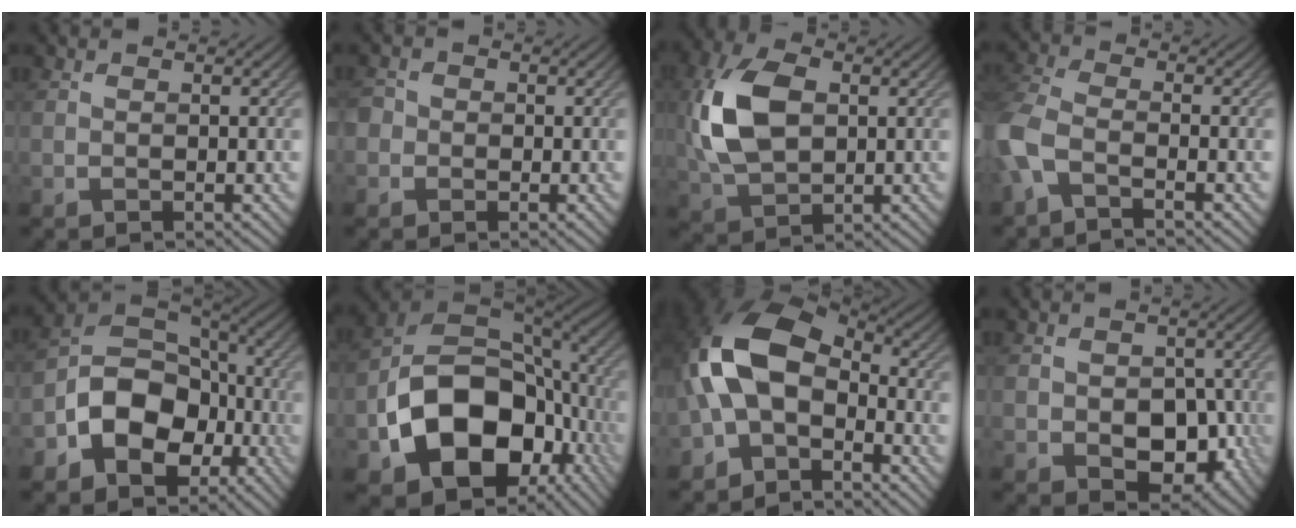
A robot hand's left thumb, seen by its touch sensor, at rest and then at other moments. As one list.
[{"total": 2.4, "force": [-0.3, 2.4, 0.4], "torque": [-0.005, 0.006, -0.026]}, {"total": 10.5, "force": [1.3, 6.5, 8.2], "torque": [-0.205, 0.009, 0.020]}, {"total": 6.0, "force": [-3.1, 2.4, 4.4], "torque": [-0.116, -0.008, -0.082]}, {"total": 11.1, "force": [-4.0, 8.0, 6.6], "torque": [-0.127, -0.006, -0.089]}, {"total": 17.7, "force": [-5.2, 12.4, 11.6], "torque": [-0.222, -0.035, -0.085]}, {"total": 12.1, "force": [-2.5, 7.4, 9.3], "torque": [-0.202, 0.012, -0.067]}, {"total": 7.3, "force": [-1.7, 5.2, 4.8], "torque": [-0.076, -0.021, -0.022]}]